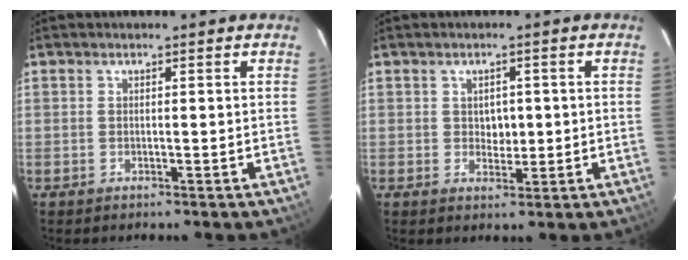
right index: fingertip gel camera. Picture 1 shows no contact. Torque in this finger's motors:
{"motor_torque": [-0.14, 0.00, -0.01, 0.00]}